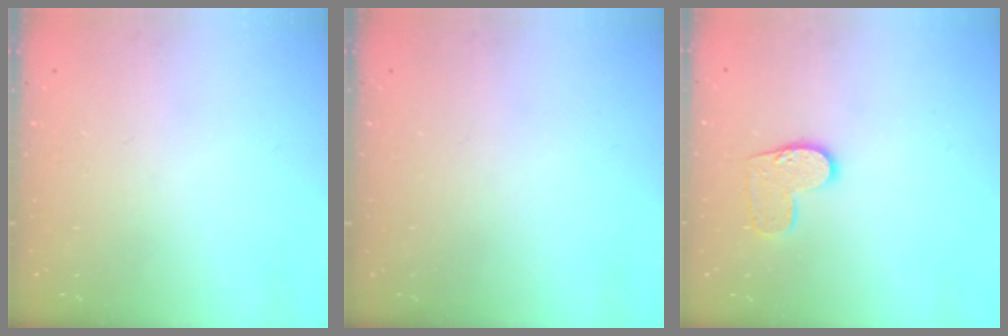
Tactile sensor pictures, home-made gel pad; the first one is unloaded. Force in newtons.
{"total": 0.0}
{"total": 9.0, "press": 9.0, "slide": 0.5}